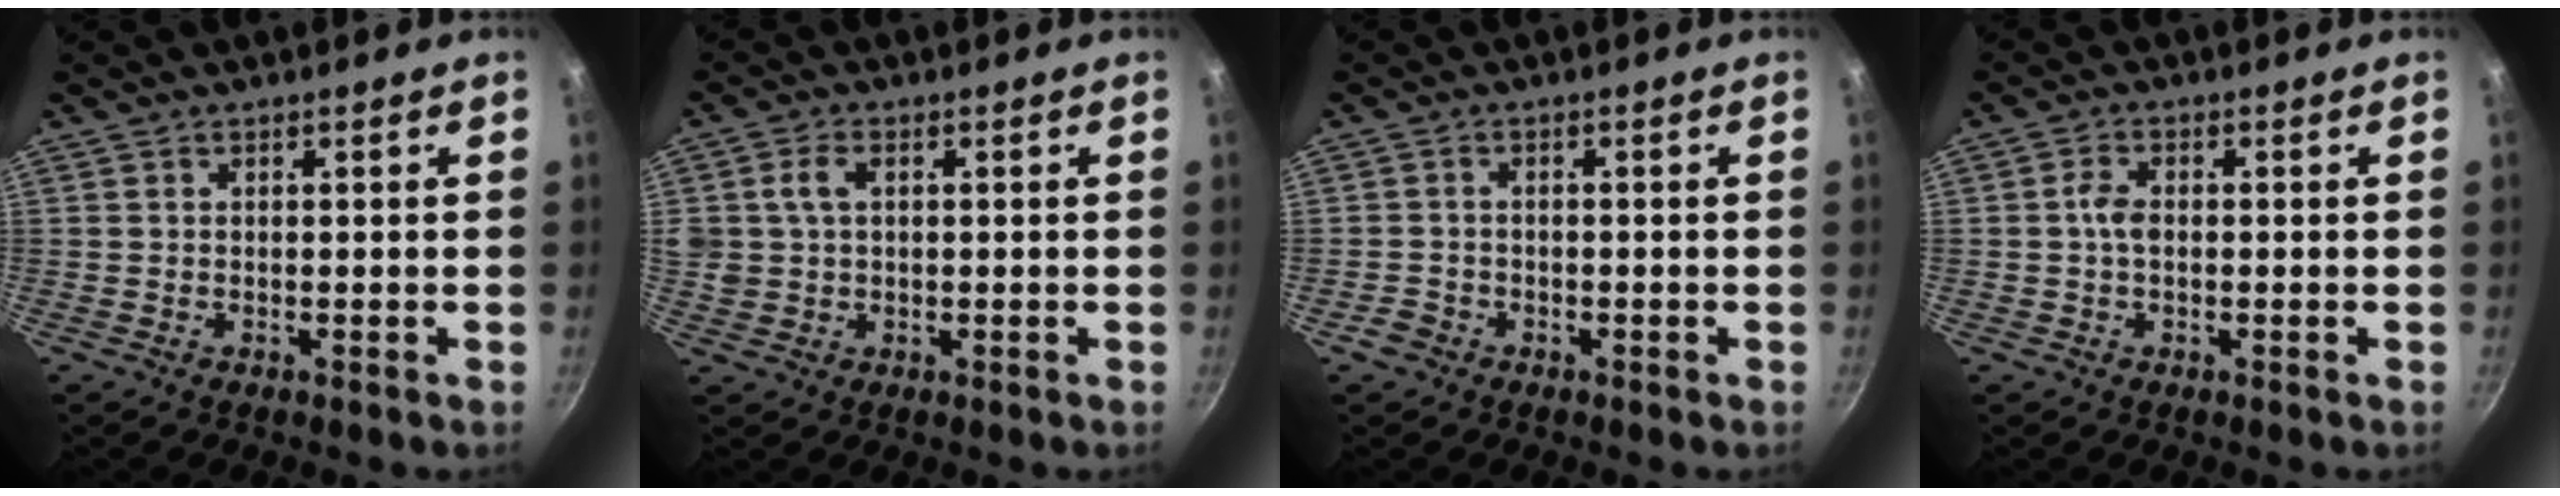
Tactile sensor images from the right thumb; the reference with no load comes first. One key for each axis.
{"total": 5.1, "fx": 1.2, "fy": 3.6, "fz": 3.3, "tx": -0.054, "ty": 0.003, "tz": 0.023}
{"total": 2.3, "fx": -1.4, "fy": 1.7, "fz": 0.6, "tx": -0.008, "ty": 0.018, "tz": -0.023}
{"total": 2.9, "fx": -0.1, "fy": 1.9, "fz": 2.2, "tx": -0.043, "ty": 0.008, "tz": -0.006}